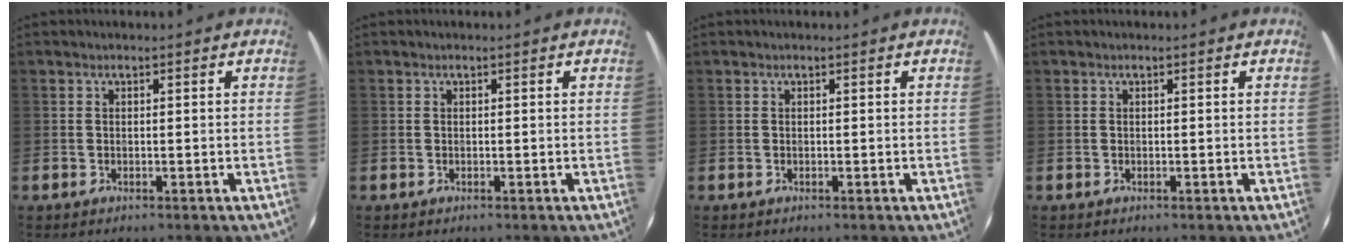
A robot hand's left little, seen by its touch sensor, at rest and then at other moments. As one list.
[{"total": 0.0}, {"total": 0.0}, {"total": 0.0}]